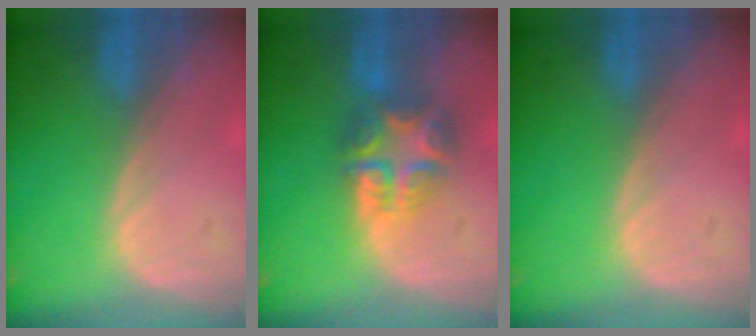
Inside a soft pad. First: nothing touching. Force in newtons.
{"total": 7.7, "press": 6.7, "slide": 3.7}
{"total": 0.0}